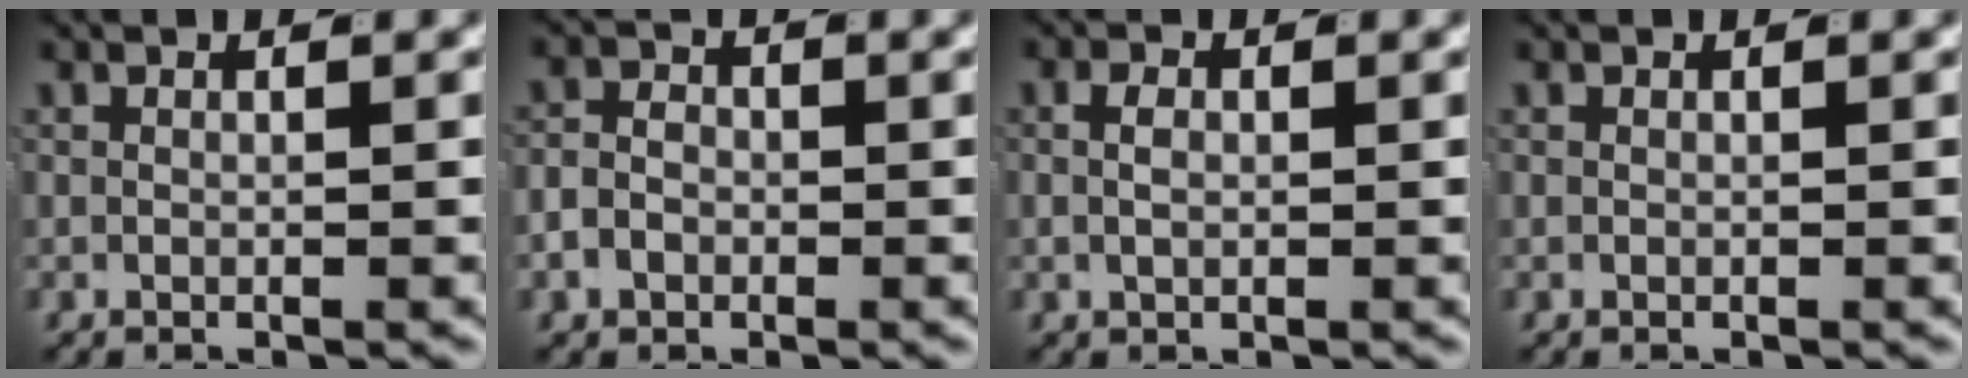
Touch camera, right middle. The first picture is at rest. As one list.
[{"total": 2.4, "force": [-0.8, 2.0, 1.2], "torque": [-0.021, 0.001, -0.016]}, {"total": 1.2, "force": [0.0, 0.6, 1.0], "torque": [-0.015, -0.001, 0.002]}, {"total": 0.0}]